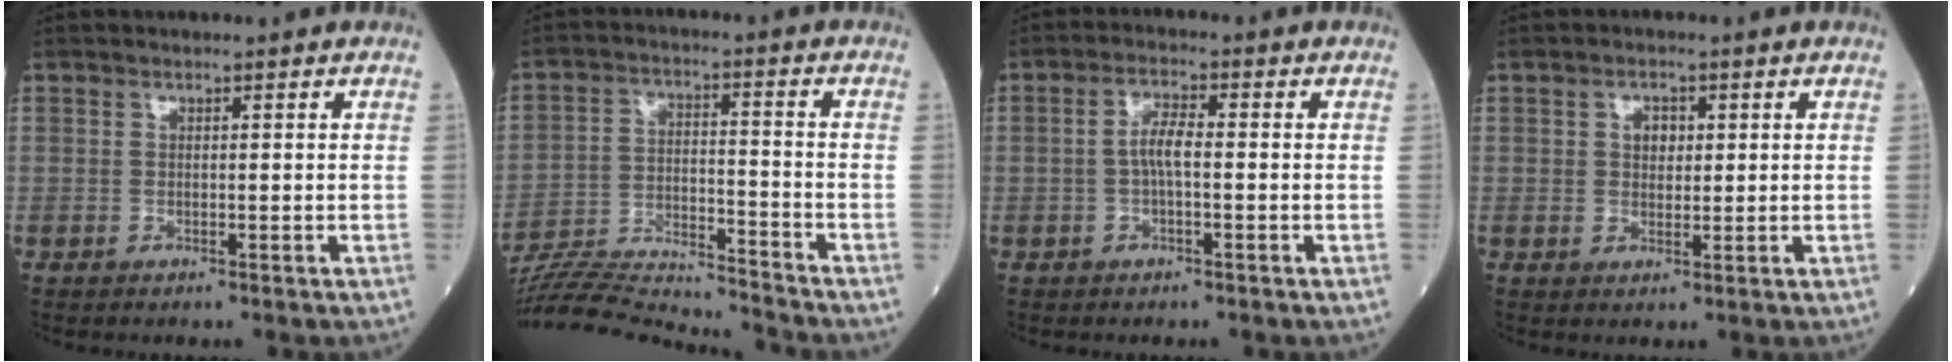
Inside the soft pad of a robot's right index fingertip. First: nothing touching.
{"total": 16.0, "force": [-15.6, -0.7, 3.3], "torque": [-0.068, 0.006, -0.254]}
{"total": 3.6, "force": [-0.4, 0.9, 3.4], "torque": [-0.067, 0.009, -0.009]}
{"total": 2.6, "force": [0.7, 1.8, 1.7], "torque": [-0.027, 0.005, 0.010]}